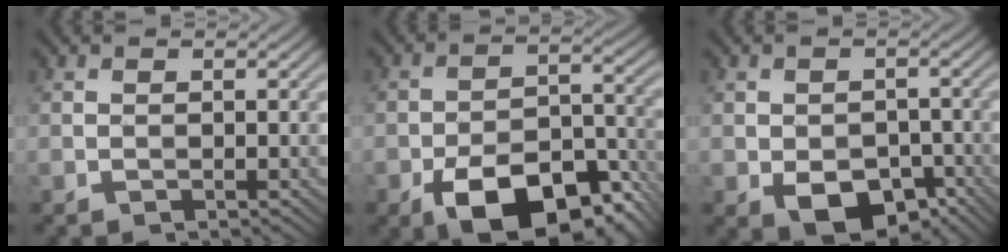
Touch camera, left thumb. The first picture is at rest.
{"total": 14.2, "force": [-8.4, 6.7, 9.3], "torque": [-0.155, -0.010, -0.137]}
{"total": 7.3, "force": [-3.5, 4.5, 4.5], "torque": [-0.076, -0.019, -0.047]}